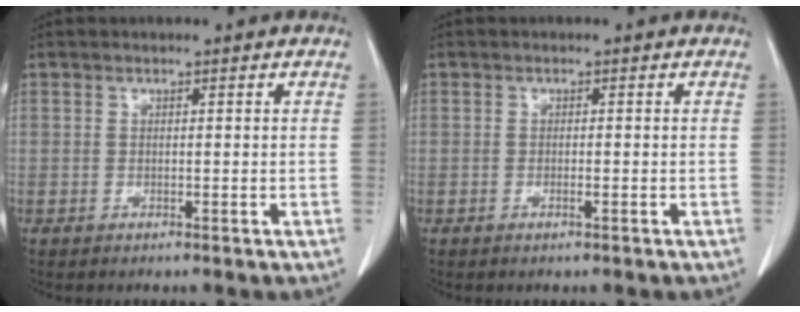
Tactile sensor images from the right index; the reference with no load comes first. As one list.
[{"total": 0.7, "force": [-0.4, 0.0, 0.6], "torque": [-0.015, 0.000, -0.005]}]